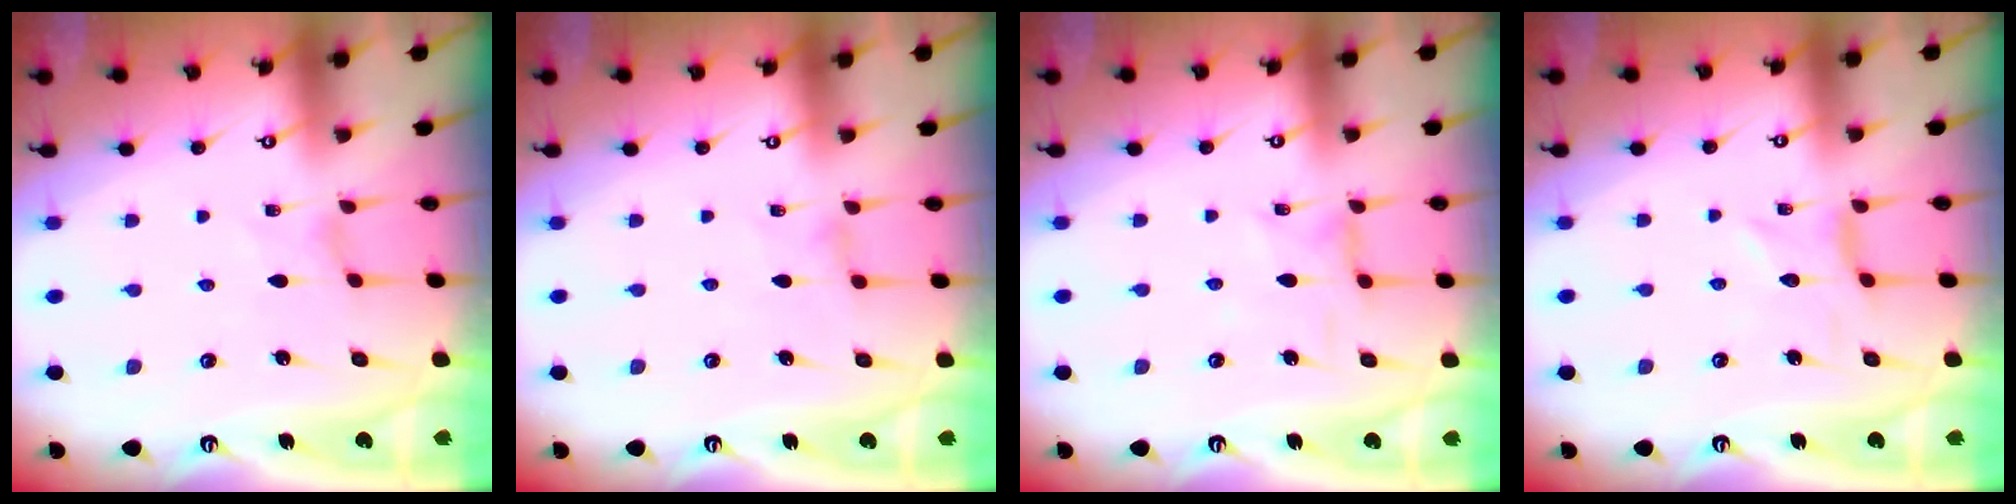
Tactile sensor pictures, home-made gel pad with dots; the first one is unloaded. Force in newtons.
{"total": 0.7, "press": 0.7, "slide": 0.3}
{"total": 2.2, "press": 2.2, "slide": 0.3}
{"total": 0.0}